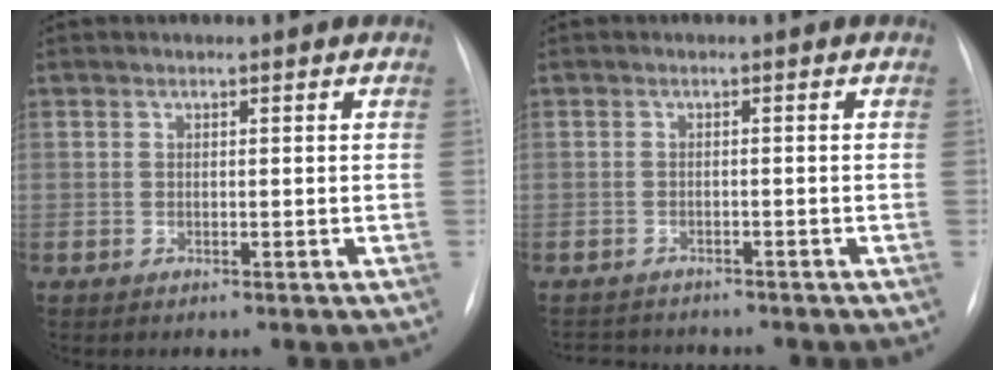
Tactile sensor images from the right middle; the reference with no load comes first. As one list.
[{"total": 5.0, "force": [-4.7, 1.3, 0.9], "torque": [-0.015, -0.007, -0.065]}]